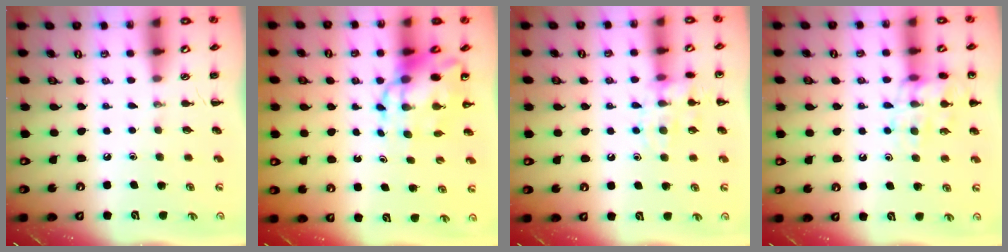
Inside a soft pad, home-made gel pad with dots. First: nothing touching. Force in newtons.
{"total": 9.9, "press": 9.5, "slide": 2.8}
{"total": 11.4, "press": 11.4, "slide": 0.5}
{"total": 14.6, "press": 14.5, "slide": 2.1}